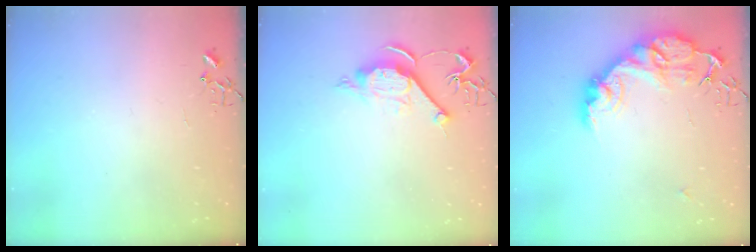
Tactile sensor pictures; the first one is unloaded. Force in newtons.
{"total": 10.3, "press": 10.3, "slide": 0.6}
{"total": 16.8, "press": 16.8, "slide": 1.3}